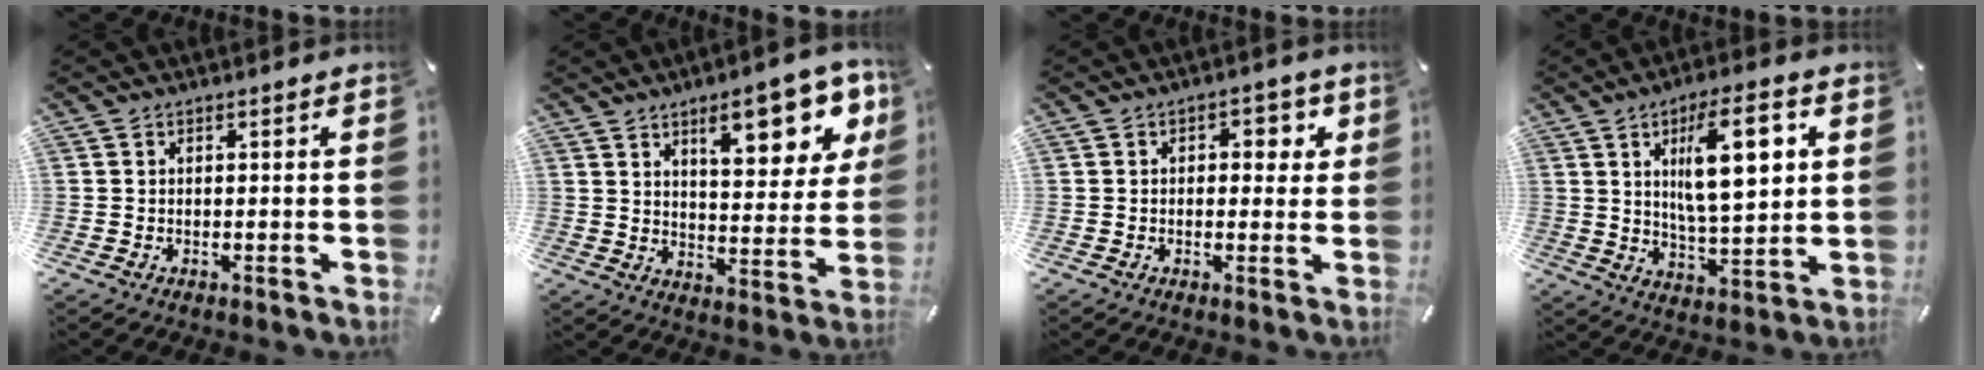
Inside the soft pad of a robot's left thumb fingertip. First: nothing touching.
{"total": 15.2, "force": [8.5, 6.2, 11.0], "torque": [-0.139, -0.042, 0.135]}
{"total": 3.8, "force": [0.5, 2.5, 2.8], "torque": [-0.028, -0.001, -0.004]}
{"total": 15.4, "force": [5.6, 5.5, 13.2], "torque": [-0.215, -0.009, 0.085]}